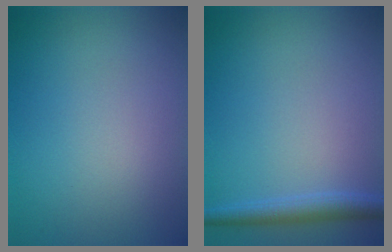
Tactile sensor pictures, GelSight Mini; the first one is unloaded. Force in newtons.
{"total": 2.3, "press": 2.3, "slide": 0.1}